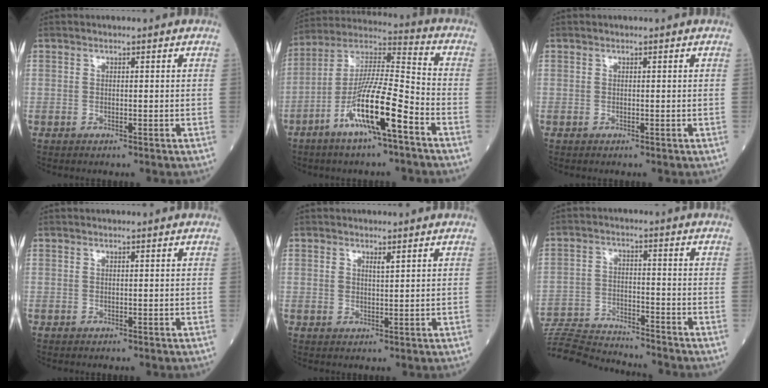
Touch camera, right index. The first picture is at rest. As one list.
[{"total": 14.6, "force": [-6.8, 1.2, 12.8], "torque": [-0.250, -0.004, -0.126]}, {"total": 0.0}, {"total": 0.0}, {"total": 1.7, "force": [1.0, 0.5, 1.2], "torque": [-0.024, -0.003, 0.019]}, {"total": 12.8, "force": [-12.6, -0.1, 2.0], "torque": [-0.036, 0.006, -0.214]}]